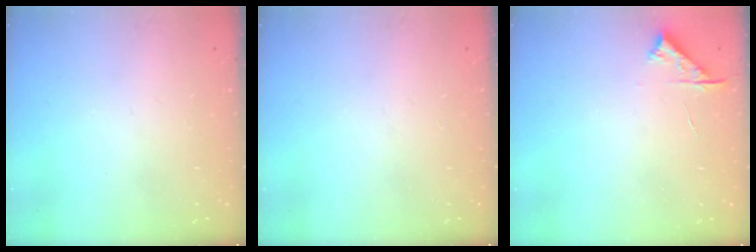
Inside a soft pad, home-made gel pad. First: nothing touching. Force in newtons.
{"total": 0.0}
{"total": 4.7, "press": 4.6, "slide": 0.6}